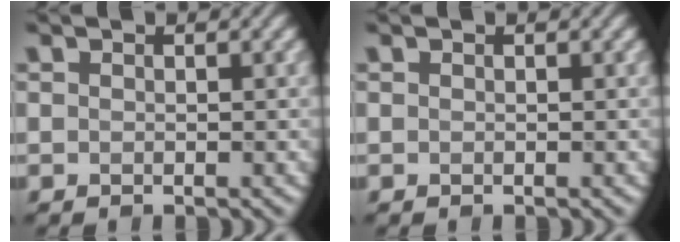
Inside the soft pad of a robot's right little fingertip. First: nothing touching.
{"total": 0.0}